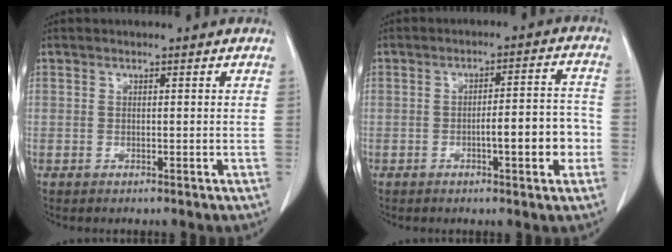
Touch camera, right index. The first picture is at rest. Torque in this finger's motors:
{"motor_torque": [0.98, -0.65, 0.30, 0.07]}